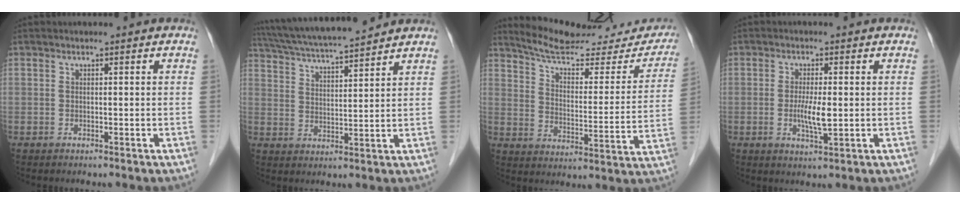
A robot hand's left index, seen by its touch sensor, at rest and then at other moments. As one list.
[{"total": 13.8, "force": [12.5, 0.5, 5.9], "torque": [-0.115, 0.022, 0.206]}, {"total": 18.8, "force": [17.6, 3.6, 5.6], "torque": [-0.061, -0.050, 0.216]}, {"total": 4.2, "force": [-0.4, 0.6, 4.1], "torque": [-0.083, -0.010, -0.007]}]